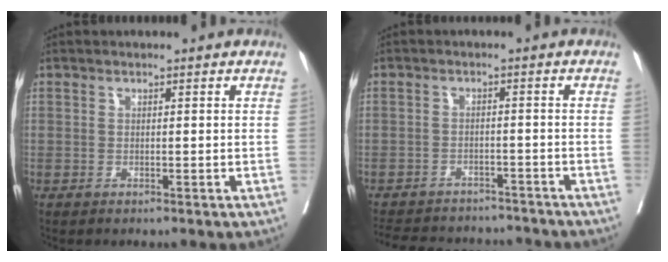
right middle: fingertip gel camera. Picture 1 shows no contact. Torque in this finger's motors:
{"motor_torque": [0.56, -0.71, -0.02, -0.03]}